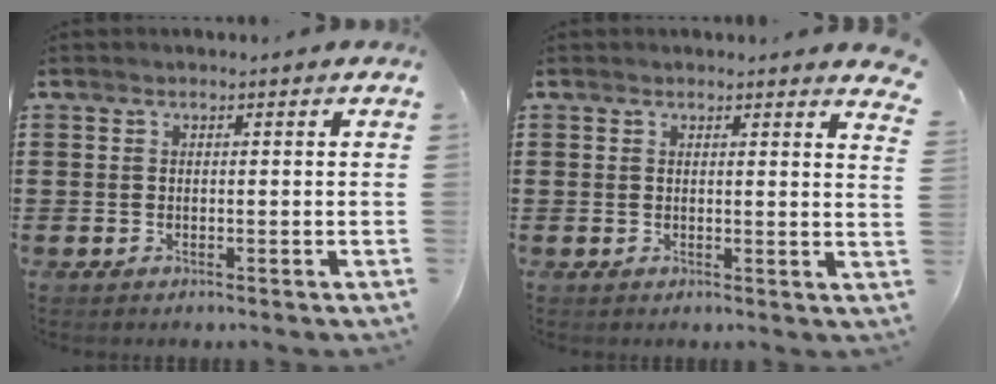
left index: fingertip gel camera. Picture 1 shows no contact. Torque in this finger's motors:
{"motor_torque": [-0.05, 0.12, 0.08, 0.00]}